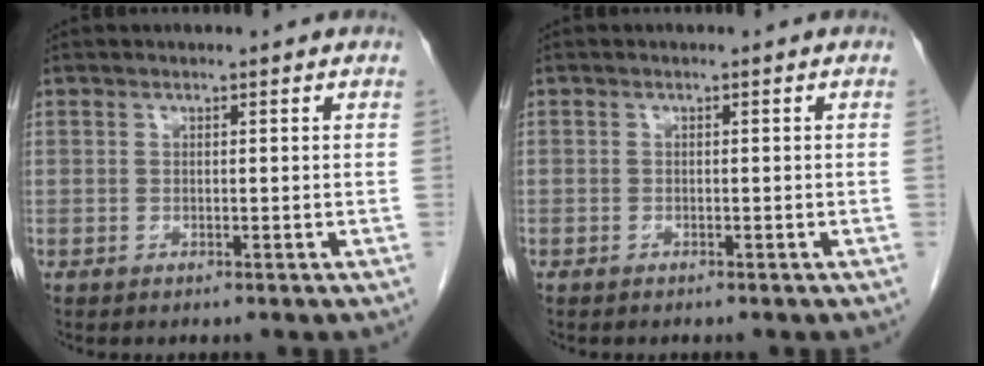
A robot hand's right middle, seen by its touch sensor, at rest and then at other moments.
{"total": 0.0}